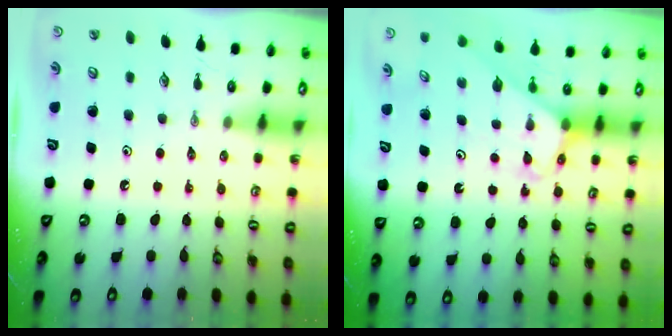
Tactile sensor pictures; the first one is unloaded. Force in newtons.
{"total": 3.1, "press": 3.1, "slide": 0.2}